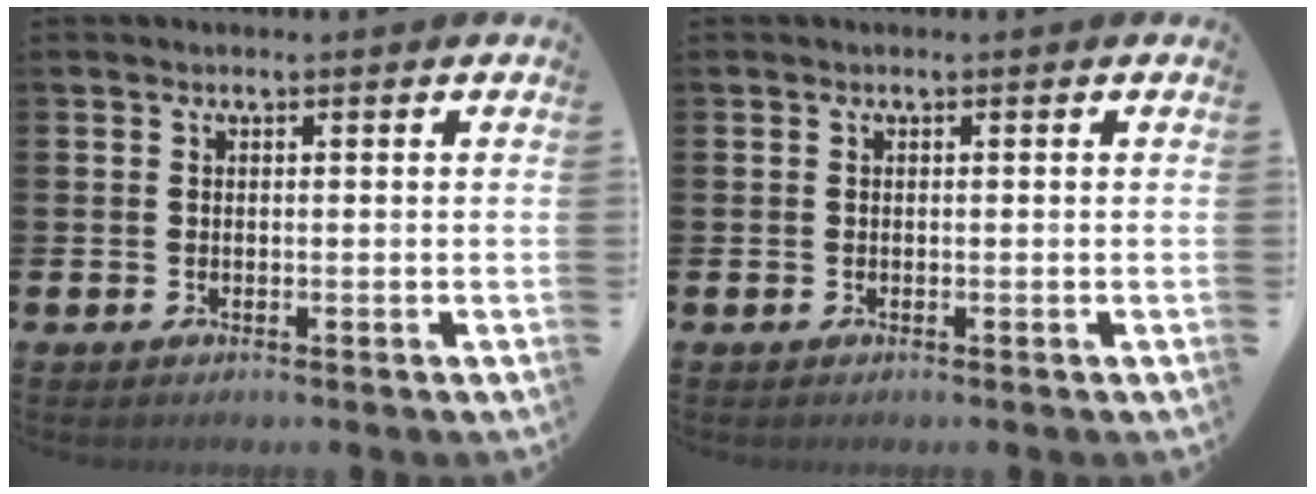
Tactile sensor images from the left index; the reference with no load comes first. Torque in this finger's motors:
{"motor_torque": [0.08, 0.14, -0.03, 0.00]}